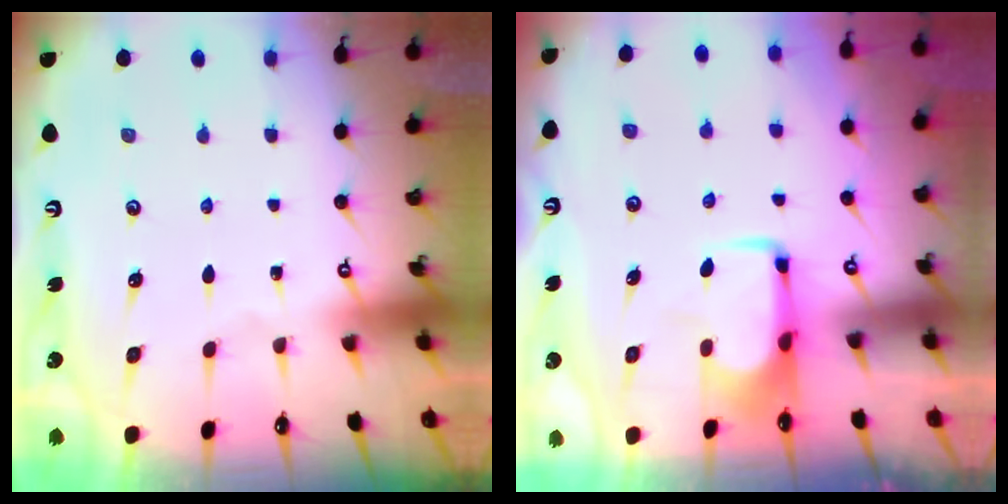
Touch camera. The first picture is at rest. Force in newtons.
{"total": 1.6, "press": 1.5, "slide": 0.5}